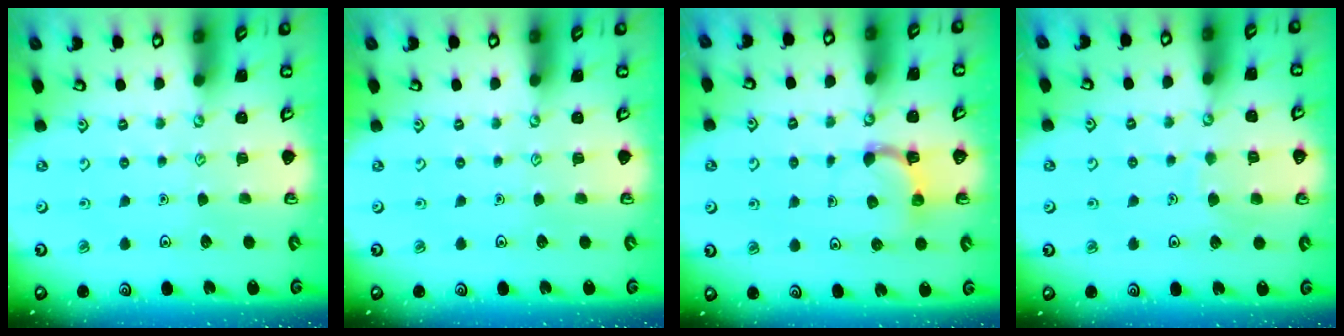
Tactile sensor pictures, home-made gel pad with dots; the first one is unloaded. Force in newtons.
{"total": 0.0}
{"total": 5.1, "press": 5.0, "slide": 0.9}
{"total": 4.7, "press": 4.7, "slide": 0.4}